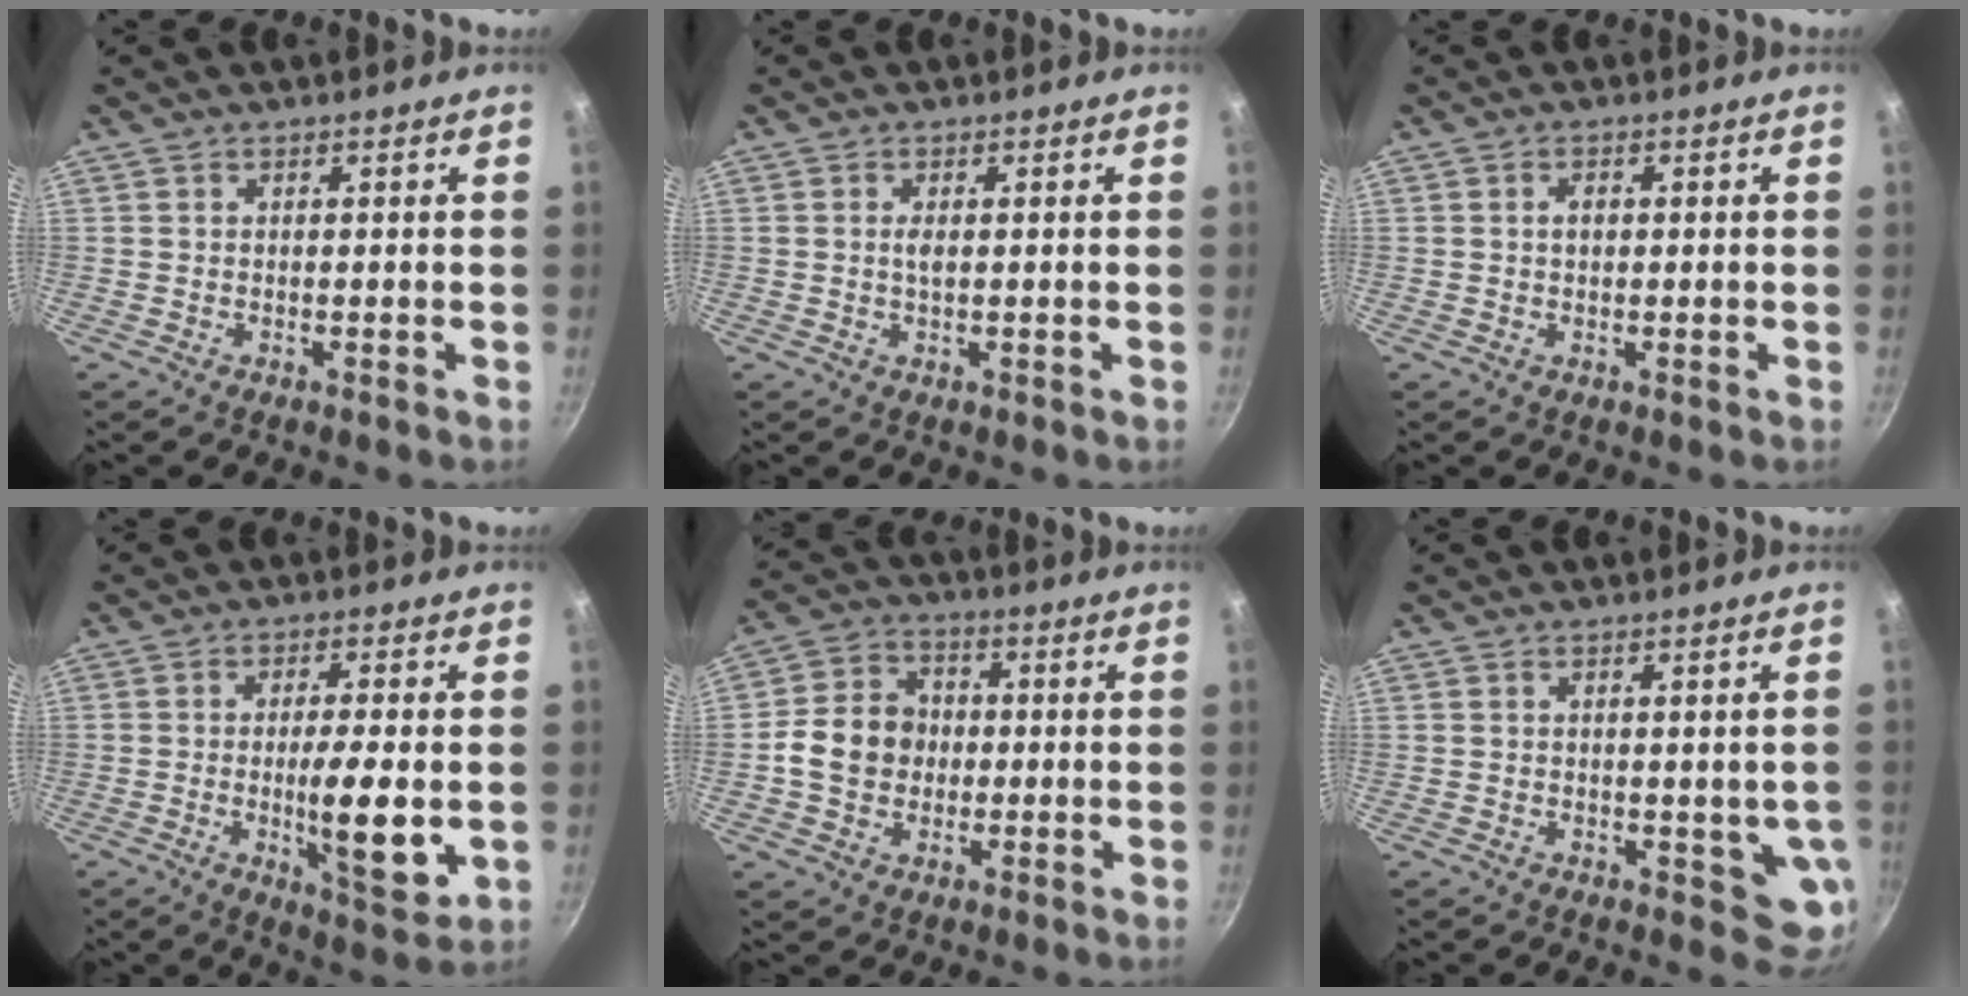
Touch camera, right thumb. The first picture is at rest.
{"total": 1.5, "force": [0.2, 0.6, 1.3], "torque": [-0.026, 0.001, 0.002]}
{"total": 1.7, "force": [0.2, 1.2, 1.2], "torque": [-0.014, 0.003, 0.003]}
{"total": 11.4, "force": [-1.7, 3.0, 10.9], "torque": [-0.172, -0.007, -0.021]}
{"total": 10.5, "force": [-0.6, 8.8, 5.6], "torque": [-0.072, 0.019, -0.024]}
{"total": 5.6, "force": [-0.1, 3.0, 4.7], "torque": [-0.042, -0.011, 0.002]}